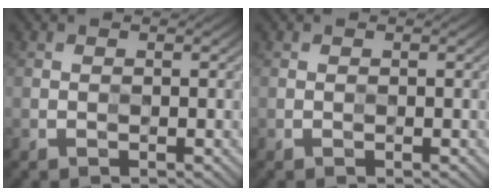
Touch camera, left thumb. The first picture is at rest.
{"total": 0.0}